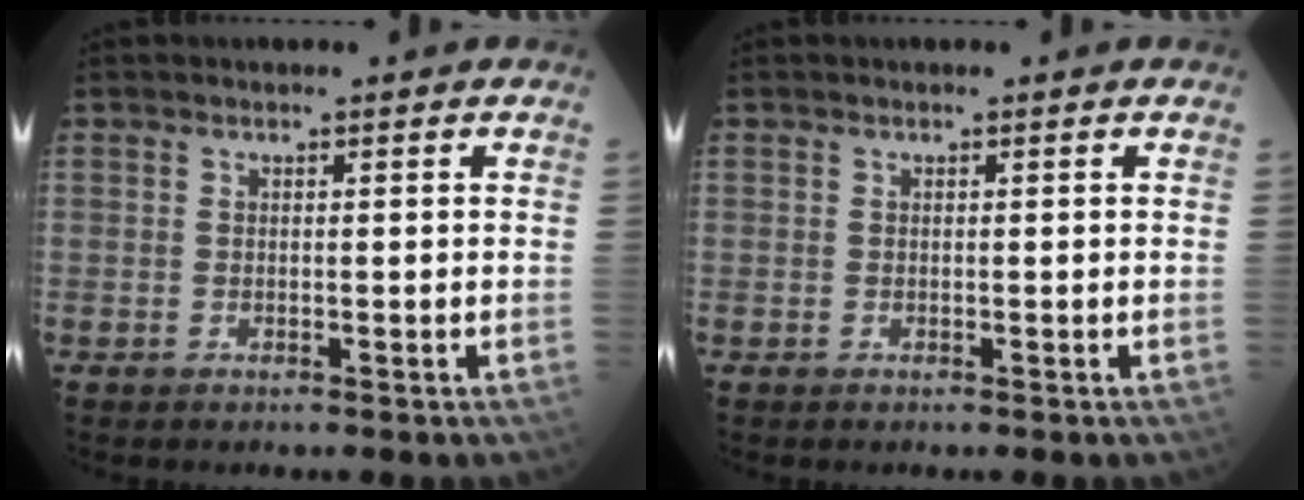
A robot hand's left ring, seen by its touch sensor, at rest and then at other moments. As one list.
[{"total": 0.0}]